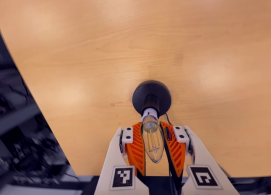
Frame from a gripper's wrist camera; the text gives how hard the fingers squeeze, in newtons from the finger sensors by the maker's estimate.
{"total": 19.7, "left": 18.3, "right": 21.1}